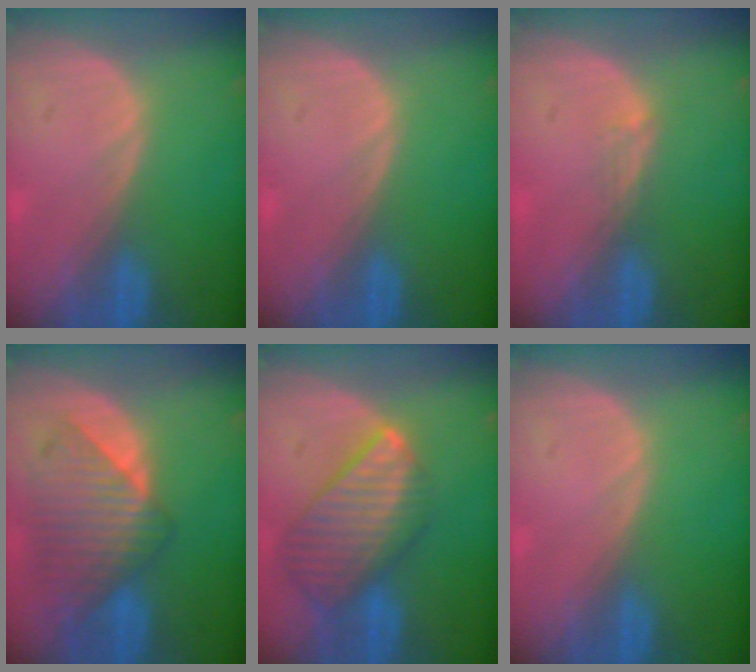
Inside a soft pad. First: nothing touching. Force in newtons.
{"total": 0.0}
{"total": 1.5, "press": 1.0, "slide": 1.0}
{"total": 9.1, "press": 8.2, "slide": 4.0}
{"total": 9.7, "press": 8.5, "slide": 4.7}
{"total": 0.0}